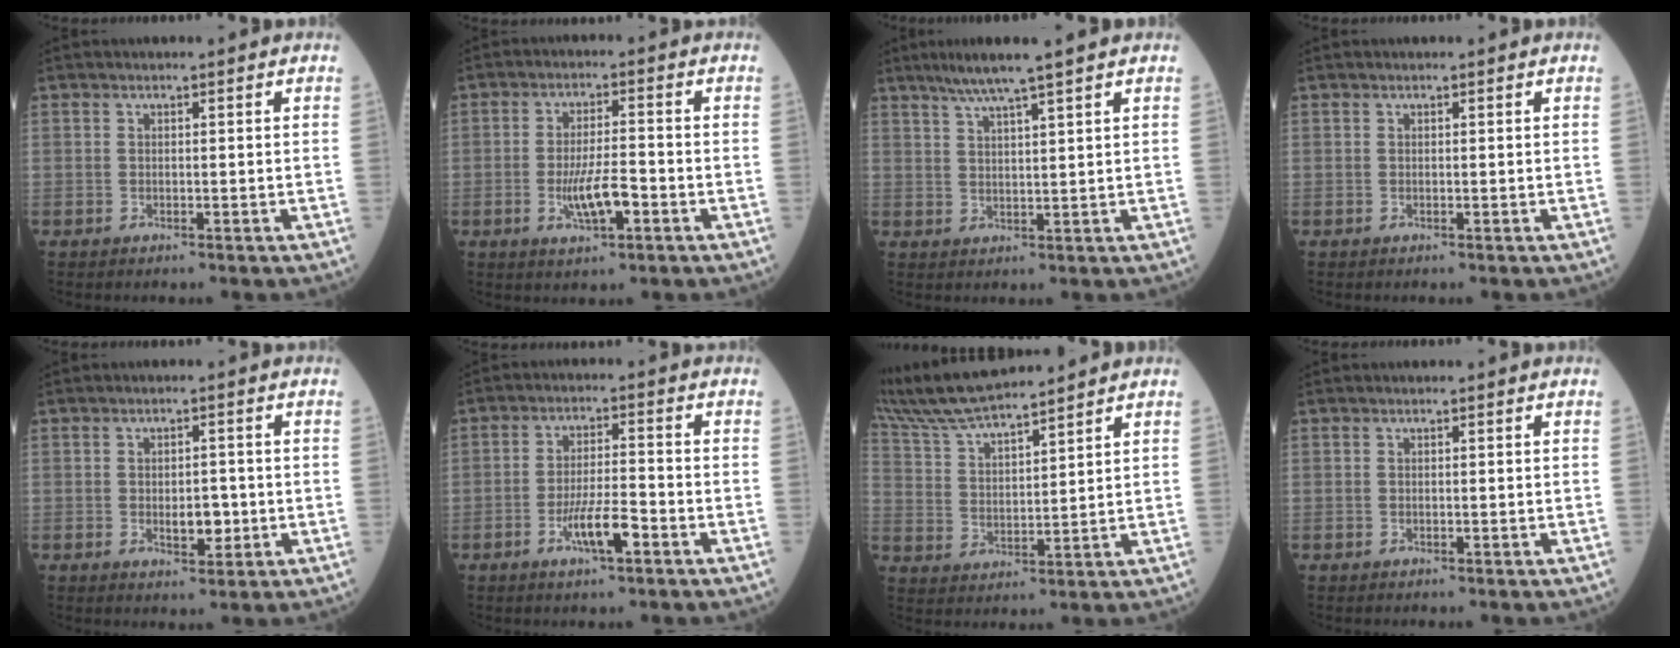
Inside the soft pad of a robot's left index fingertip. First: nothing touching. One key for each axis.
{"total": 6.0, "fx": -2.2, "fy": 1.4, "fz": 5.5, "tx": -0.106, "ty": -0.003, "tz": -0.038}
{"total": 5.6, "fx": 4.4, "fy": -1.0, "fz": 3.4, "tx": -0.066, "ty": 0.008, "tz": 0.083}
{"total": 0.0}
{"total": 3.5, "fx": -0.8, "fy": 1.8, "fz": 2.9, "tx": -0.040, "ty": 0.002, "tz": -0.007}
{"total": 5.8, "fx": -3.0, "fy": 0.9, "fz": 4.9, "tx": -0.096, "ty": -0.002, "tz": -0.056}
{"total": 12.4, "fx": 11.4, "fy": 0.7, "fz": 4.8, "tx": -0.100, "ty": 0.025, "tz": 0.224}
{"total": 0.0}